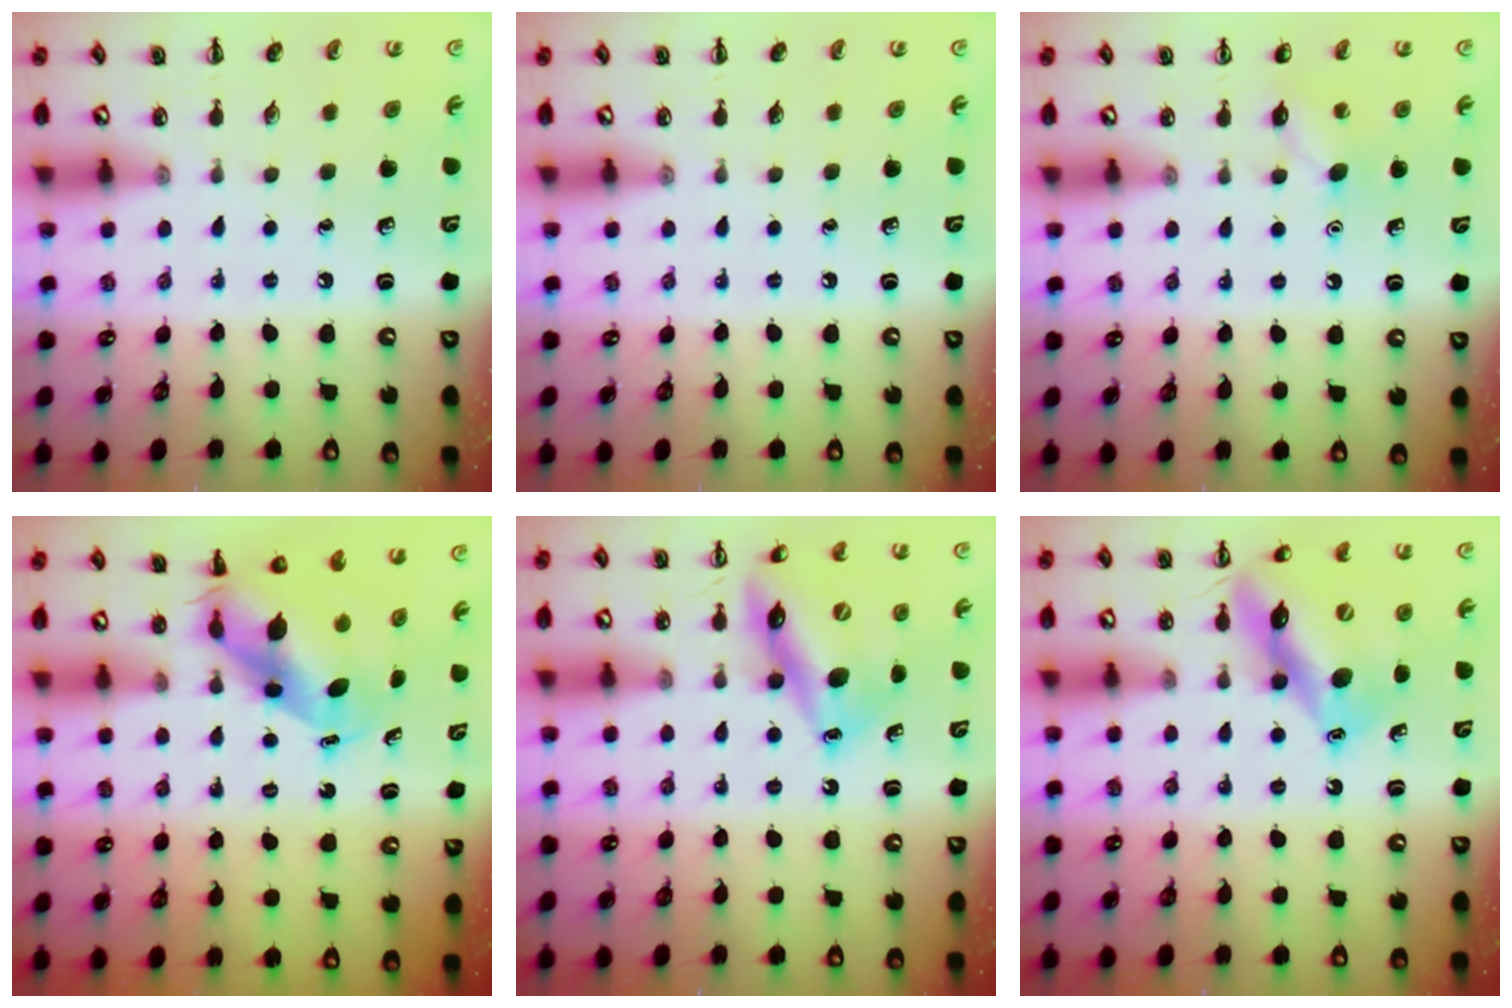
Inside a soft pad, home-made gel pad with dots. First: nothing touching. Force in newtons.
{"total": 0.0}
{"total": 6.3, "press": 6.1, "slide": 1.5}
{"total": 7.1, "press": 6.9, "slide": 1.6}
{"total": 15.0, "press": 14.6, "slide": 3.7}
{"total": 13.7, "press": 13.2, "slide": 3.4}